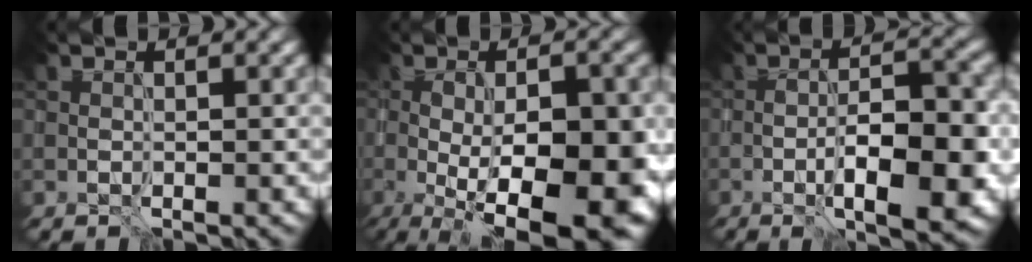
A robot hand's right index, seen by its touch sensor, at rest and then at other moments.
{"total": 14.2, "force": [-3.9, 5.7, 12.4], "torque": [-0.158, -0.013, -0.049]}
{"total": 8.0, "force": [-2.3, 2.6, 7.2], "torque": [-0.106, -0.001, -0.032]}